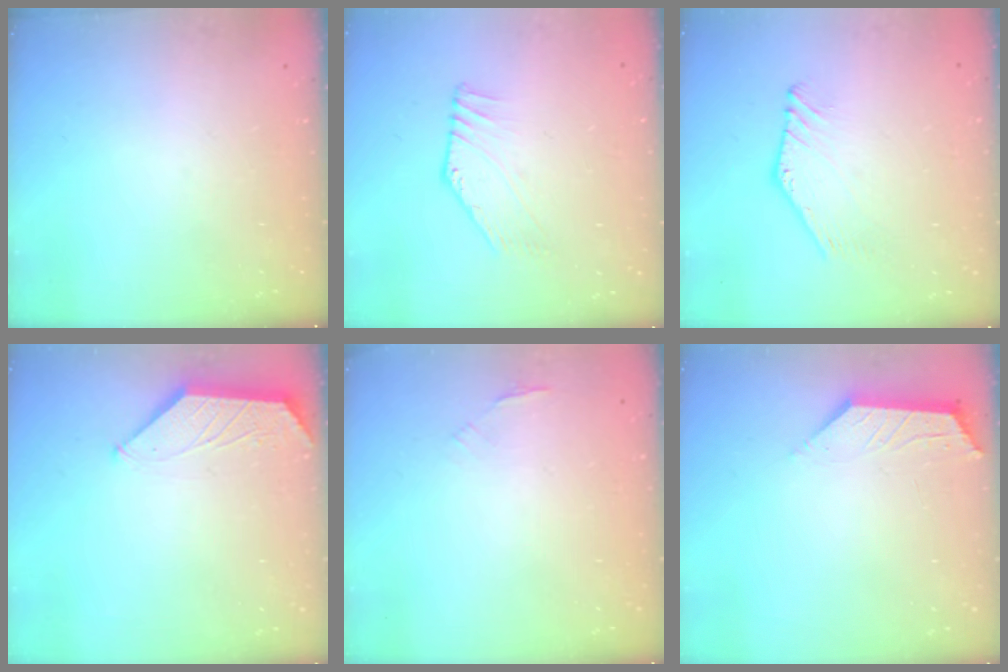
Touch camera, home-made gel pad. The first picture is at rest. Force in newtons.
{"total": 2.7, "press": 2.7, "slide": 0.2}
{"total": 2.2, "press": 2.2, "slide": 0.1}
{"total": 0.7, "press": 0.7, "slide": 0.1}
{"total": 1.1, "press": 1.0, "slide": 0.5}
{"total": 2.1, "press": 2.0, "slide": 0.5}